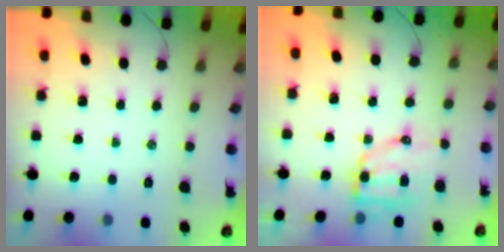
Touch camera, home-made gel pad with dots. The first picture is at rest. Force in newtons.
{"total": 7.9, "press": 7.7, "slide": 1.7}